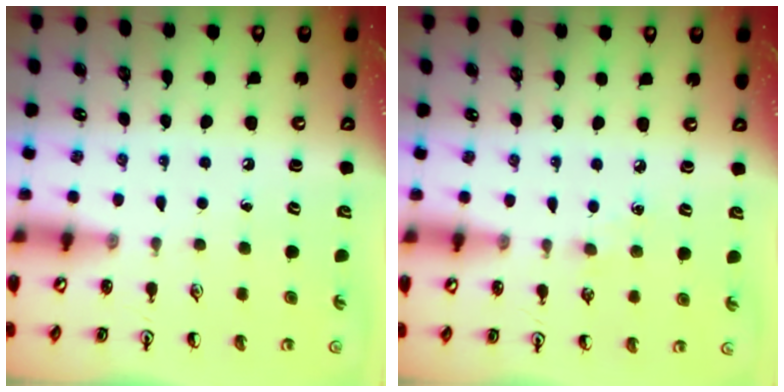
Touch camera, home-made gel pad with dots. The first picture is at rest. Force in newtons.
{"total": 2.8, "press": 2.8, "slide": 0.4}